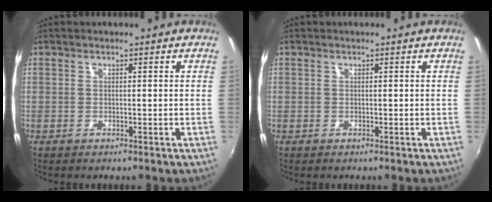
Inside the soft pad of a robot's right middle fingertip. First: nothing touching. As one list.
[{"total": 0.0}]